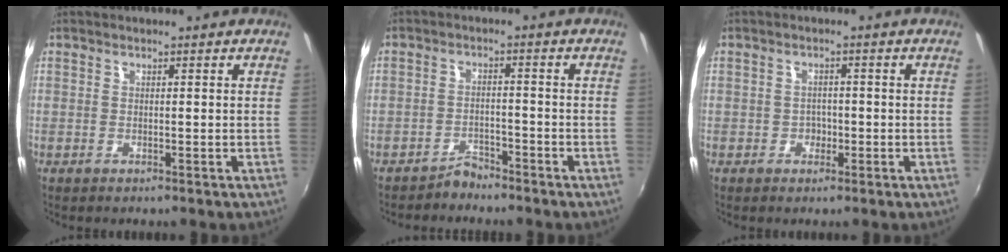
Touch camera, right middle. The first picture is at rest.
{"total": 3.0, "force": [-2.8, 1.0, 0.4], "torque": [-0.014, 0.004, -0.046]}
{"total": 2.1, "force": [-0.9, 1.8, 0.4], "torque": [-0.007, 0.001, -0.014]}